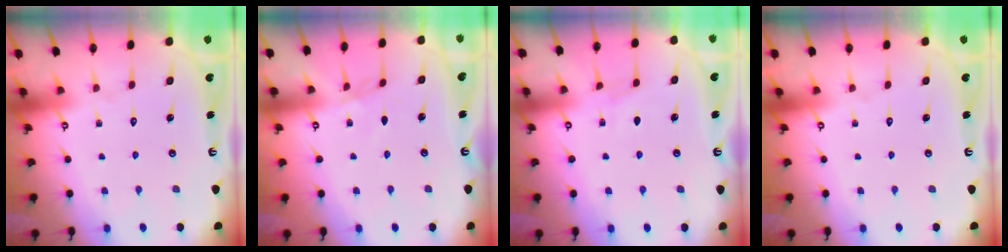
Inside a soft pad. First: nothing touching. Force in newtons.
{"total": 2.5, "press": 2.5, "slide": 0.5}
{"total": 3.0, "press": 2.9, "slide": 0.5}
{"total": 0.0}